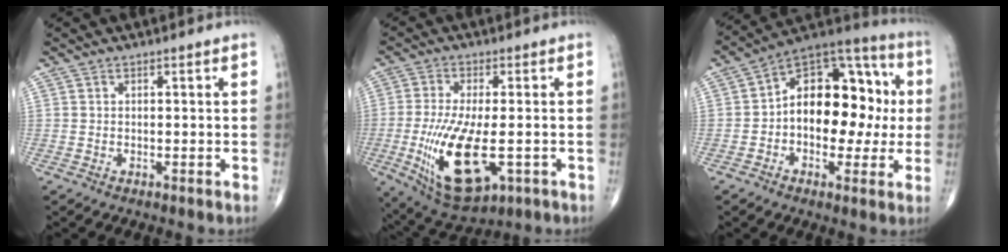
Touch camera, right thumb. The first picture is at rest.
{"total": 15.9, "force": [-3.7, 6.5, 14.0], "torque": [-0.270, -0.018, -0.046]}
{"total": 18.9, "force": [0.1, 11.7, 14.8], "torque": [-0.172, 0.046, -0.008]}